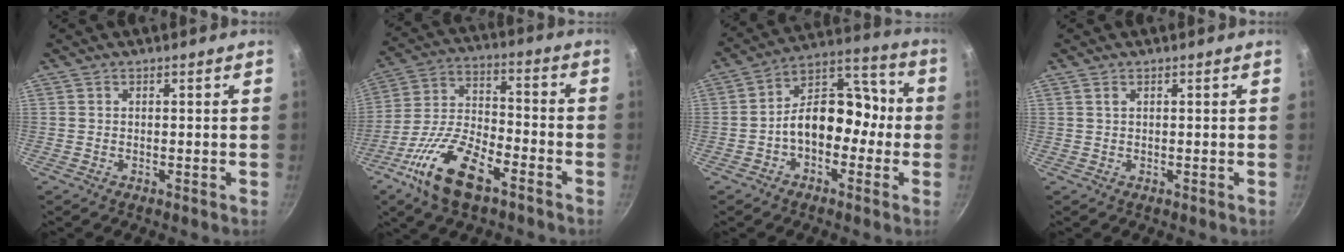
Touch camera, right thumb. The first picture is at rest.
{"total": 16.2, "force": [-9.0, 6.8, 11.6], "torque": [-0.222, 0.043, -0.178]}
{"total": 13.1, "force": [-2.5, 9.0, 9.2], "torque": [-0.090, 0.067, -0.055]}
{"total": 0.6, "force": [0.3, 0.2, 0.4], "torque": [-0.009, 0.001, 0.007]}